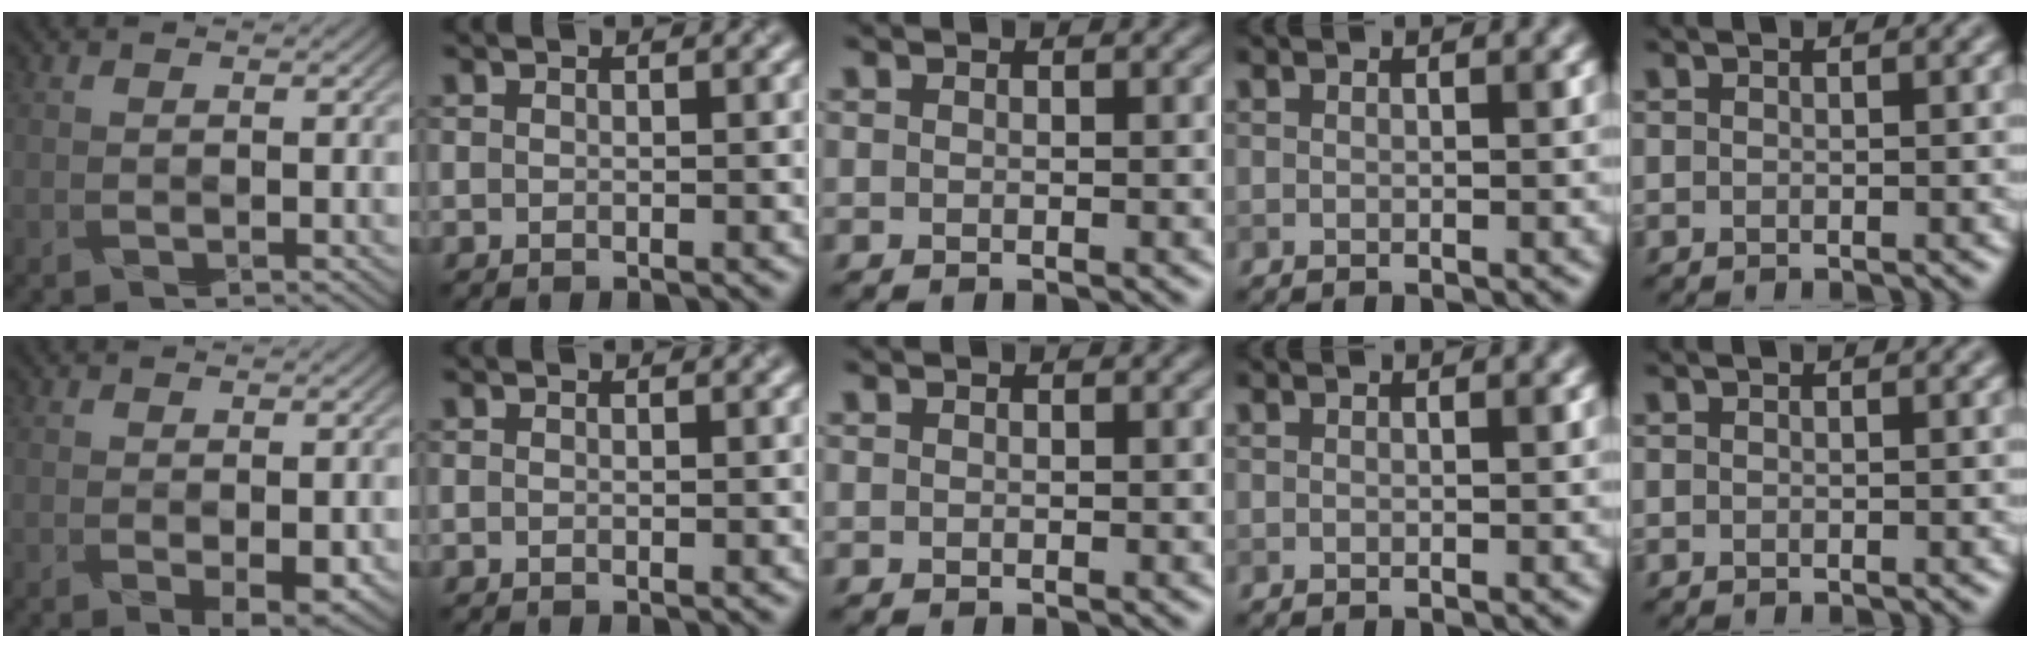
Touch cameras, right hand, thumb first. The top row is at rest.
{"thumb": {"total": 3.1, "force": [-0.6, 1.2, 2.8], "torque": [-0.046, -0.005, 0.000]}}